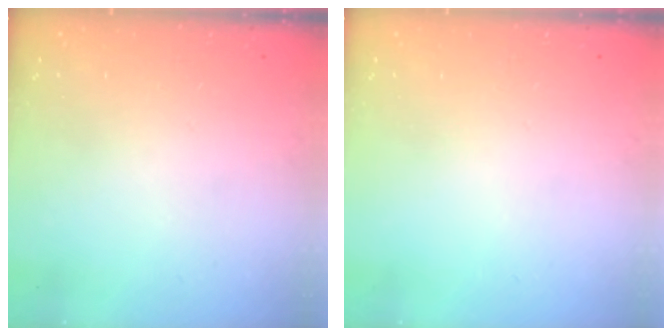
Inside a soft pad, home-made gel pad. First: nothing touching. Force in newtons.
{"total": 0.0}